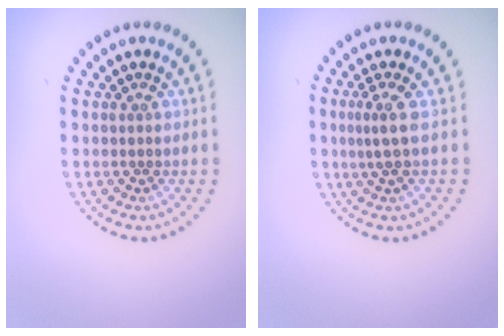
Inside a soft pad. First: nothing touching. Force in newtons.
{"total": 2.1, "press": 1.4, "slide": 1.6}